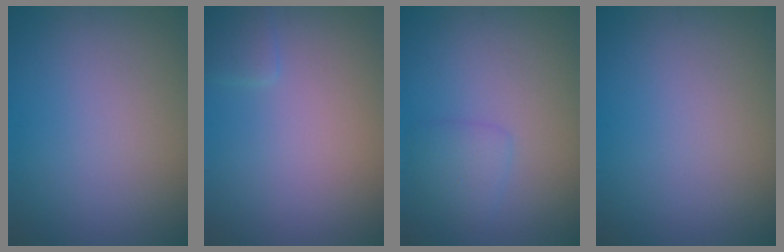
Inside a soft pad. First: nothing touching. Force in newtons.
{"total": 1.2, "press": 1.2, "slide": 0.2}
{"total": 1.8, "press": 1.8, "slide": 0.1}
{"total": 0.0}